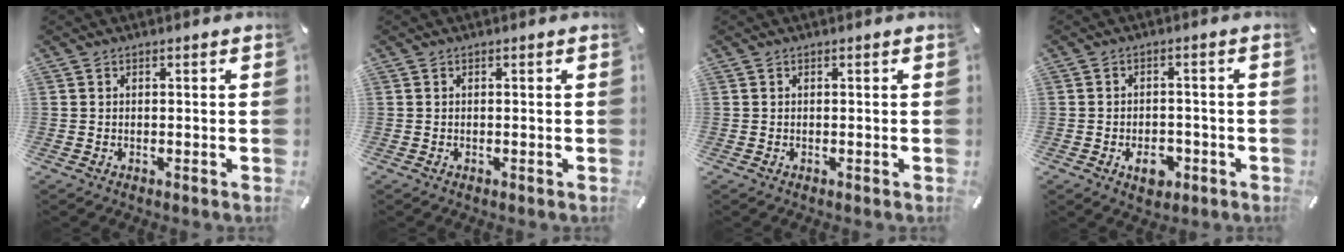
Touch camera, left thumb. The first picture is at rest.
{"total": 0.0}
{"total": 0.0}
{"total": 5.8, "force": [-2.3, 3.9, 3.6], "torque": [-0.060, 0.006, -0.041]}